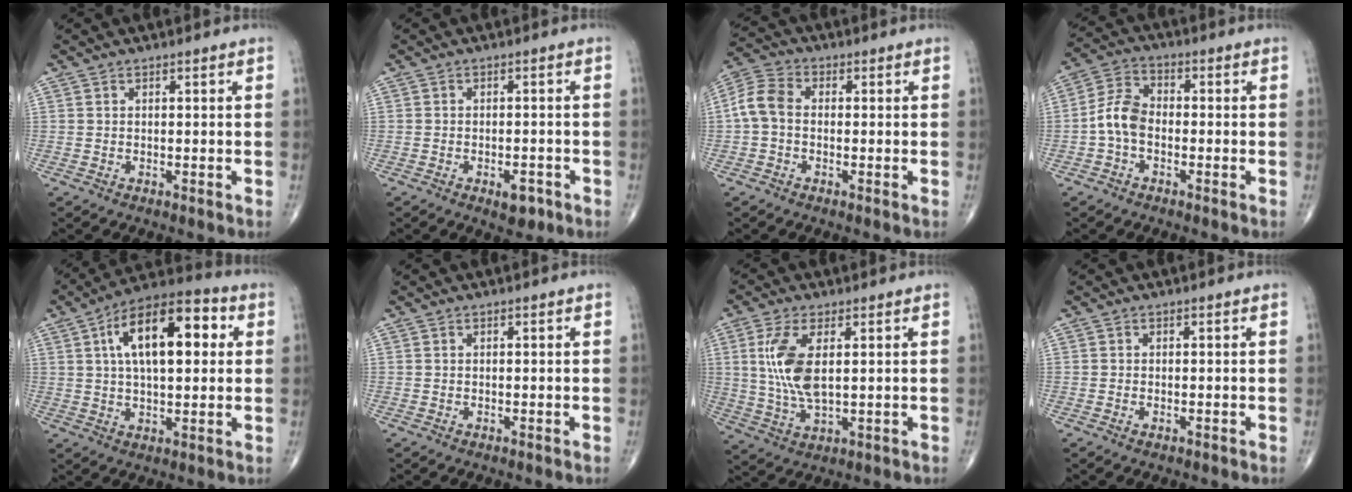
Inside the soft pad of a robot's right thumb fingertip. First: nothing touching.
{"total": 3.6, "force": [-1.8, 1.8, 2.5], "torque": [-0.024, 0.005, -0.022]}
{"total": 6.3, "force": [-0.4, 4.4, 4.4], "torque": [-0.088, 0.018, -0.020]}
{"total": 6.7, "force": [-1.6, 4.3, 4.8], "torque": [-0.090, 0.024, -0.044]}
{"total": 17.5, "force": [4.3, 8.2, 14.8], "torque": [-0.214, 0.021, 0.059]}
{"total": 0.0}
{"total": 9.9, "force": [2.0, 4.2, 8.7], "torque": [-0.193, -0.010, 0.044]}
{"total": 0.5, "force": [-0.2, 0.3, 0.4], "torque": [-0.010, 0.001, -0.004]}